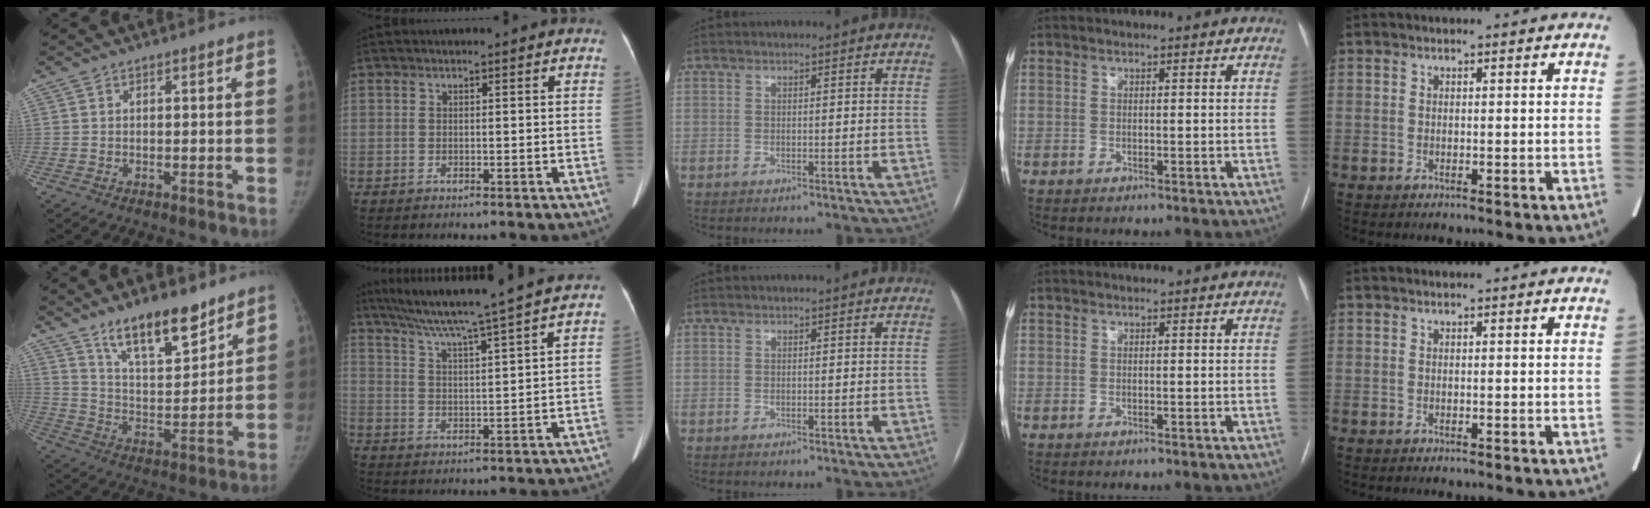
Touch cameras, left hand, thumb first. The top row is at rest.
{"thumb": {"total": 14.4, "force": [10.6, 4.8, 8.5], "torque": [-0.110, -0.075, 0.190]}, "index": {"total": 16.9, "force": [14.4, -2.0, 8.7], "torque": [-0.153, -0.003, 0.210]}}